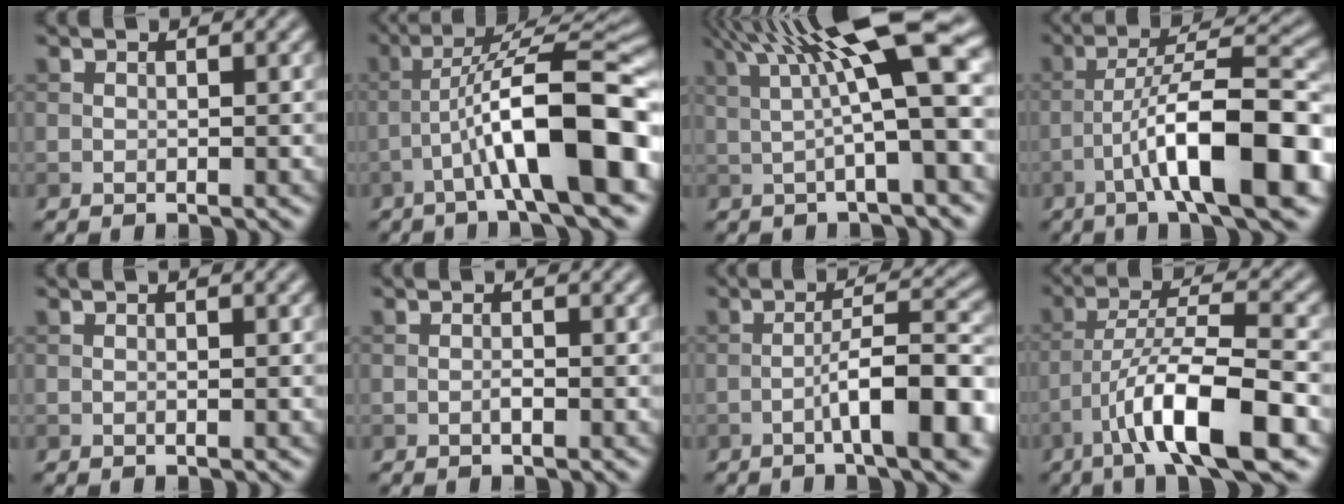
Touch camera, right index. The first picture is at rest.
{"total": 10.9, "force": [-3.6, 2.1, 10.1], "torque": [-0.150, 0.029, -0.058]}
{"total": 11.6, "force": [3.5, 2.3, 10.8], "torque": [-0.158, 0.021, 0.053]}
{"total": 11.6, "force": [-4.4, 2.5, 10.5], "torque": [-0.159, 0.024, -0.069]}
{"total": 0.8, "force": [0.0, 0.1, 0.8], "torque": [-0.015, -0.002, -0.003]}
{"total": 0.7, "force": [-0.3, 0.1, 0.6], "torque": [-0.012, 0.001, -0.007]}
{"total": 8.7, "force": [-3.5, 1.7, 7.8], "torque": [-0.115, 0.023, -0.058]}
{"total": 10.1, "force": [-5.1, 2.1, 8.4], "torque": [-0.142, 0.013, -0.091]}